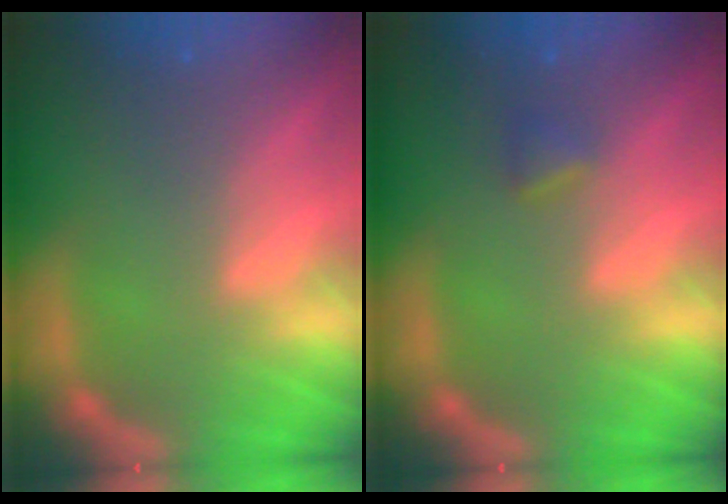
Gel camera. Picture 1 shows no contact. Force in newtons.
{"total": 1.4}